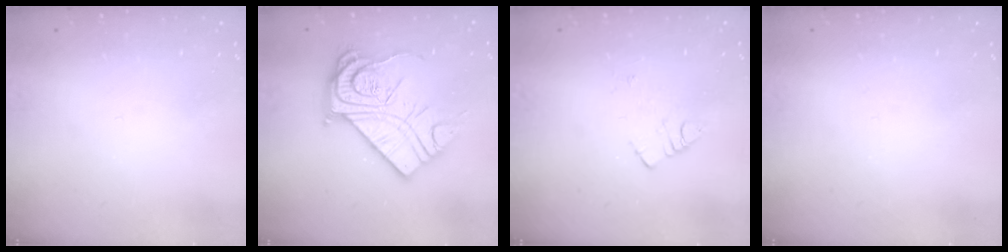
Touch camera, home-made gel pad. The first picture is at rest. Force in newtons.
{"total": 20.5, "press": 20.4, "slide": 1.9}
{"total": 5.9, "press": 5.8, "slide": 0.7}
{"total": 0.0}